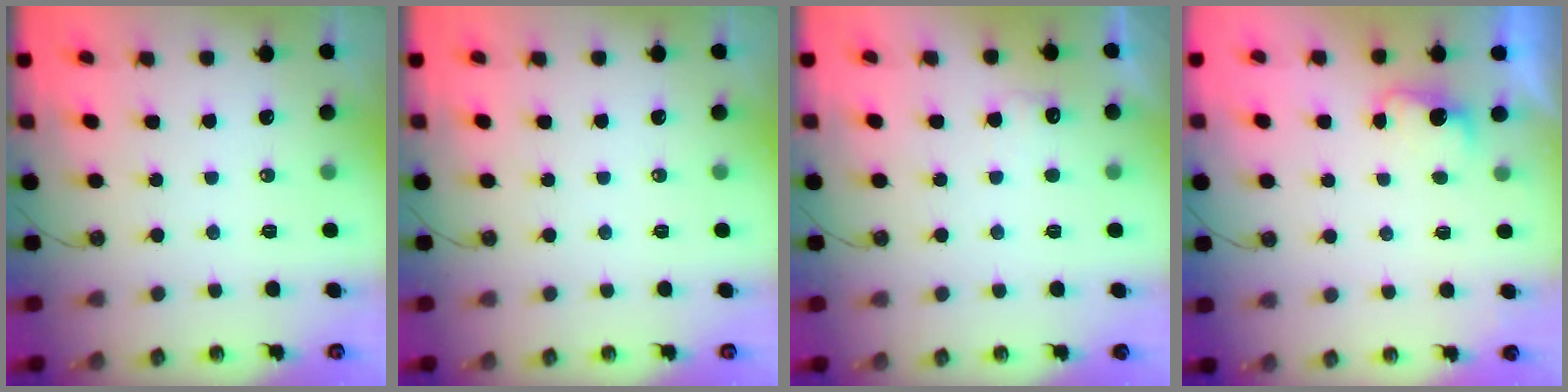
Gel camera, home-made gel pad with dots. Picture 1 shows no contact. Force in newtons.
{"total": 0.0}
{"total": 4.4, "press": 4.2, "slide": 1.2}
{"total": 2.8, "press": 2.7, "slide": 0.9}